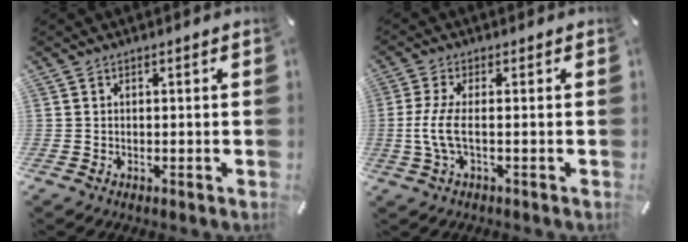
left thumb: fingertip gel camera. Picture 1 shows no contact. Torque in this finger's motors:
{"motor_torque": [0.17, 0.10, 0.67, 0.21, 0.14]}